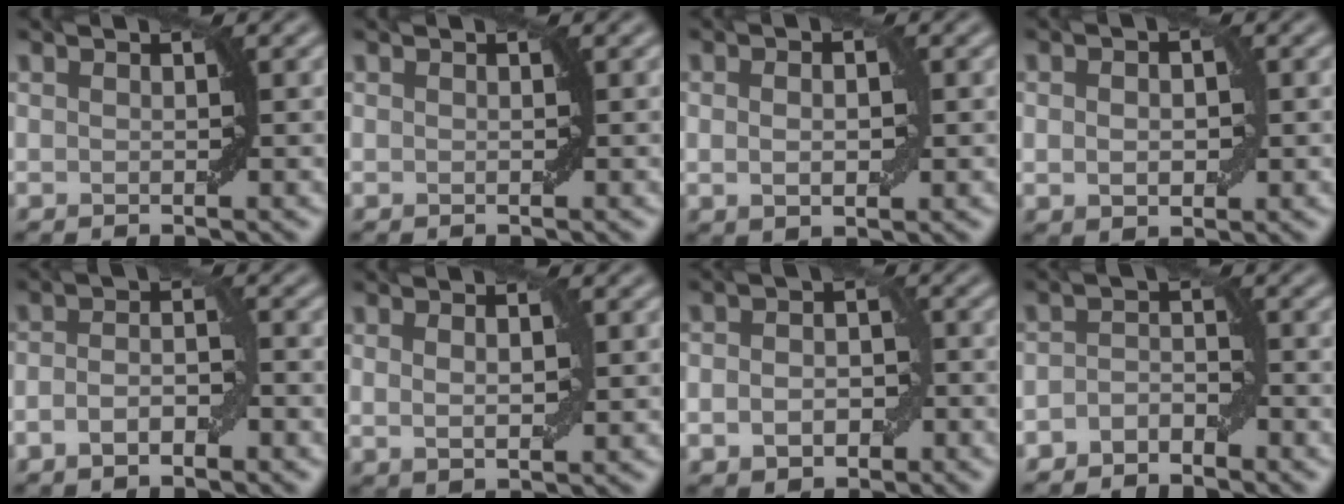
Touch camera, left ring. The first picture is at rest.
{"total": 0.0}
{"total": 2.4, "force": [0.1, 1.2, 2.1], "torque": [-0.036, 0.001, 0.003]}
{"total": 2.3, "force": [0.0, 1.5, 1.8], "torque": [-0.030, 0.003, 0.003]}
{"total": 3.2, "force": [-1.3, 1.3, 2.6], "torque": [-0.048, 0.001, -0.026]}
{"total": 2.4, "force": [0.5, 1.0, 2.1], "torque": [-0.037, -0.001, 0.012]}
{"total": 3.9, "force": [-1.1, 2.7, 2.6], "torque": [-0.038, 0.000, -0.023]}
{"total": 2.0, "force": [-1.6, 0.9, 0.6], "torque": [-0.012, 0.011, -0.033]}